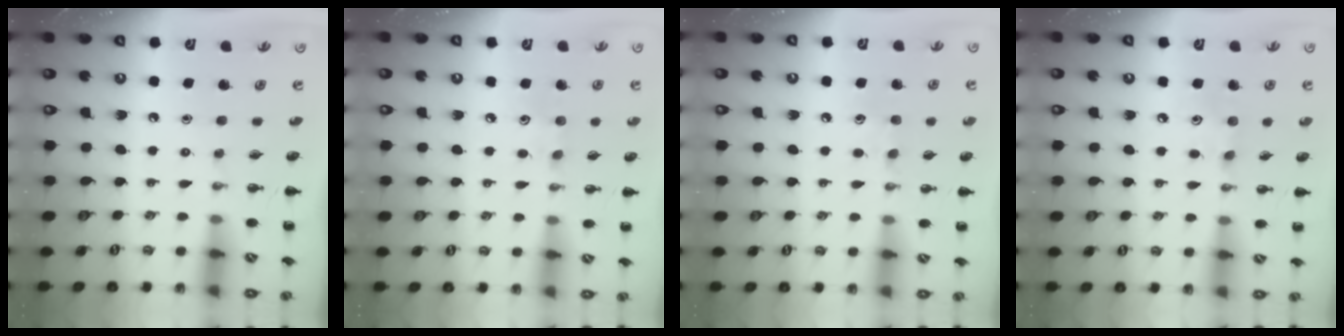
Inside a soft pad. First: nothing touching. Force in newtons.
{"total": 5.8, "press": 5.6, "slide": 1.7}
{"total": 5.6, "press": 5.5, "slide": 1.4}
{"total": 5.4, "press": 5.1, "slide": 1.6}